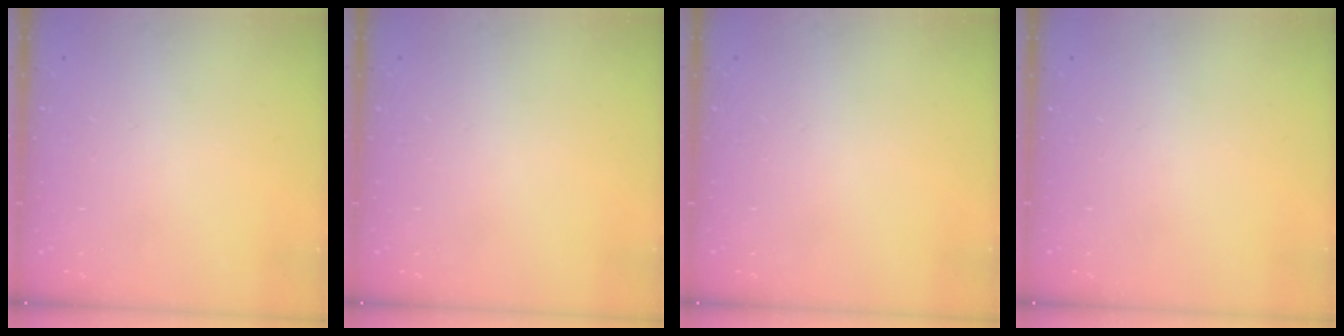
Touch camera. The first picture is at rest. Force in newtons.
{"total": 0.0}
{"total": 0.0}
{"total": 0.0}